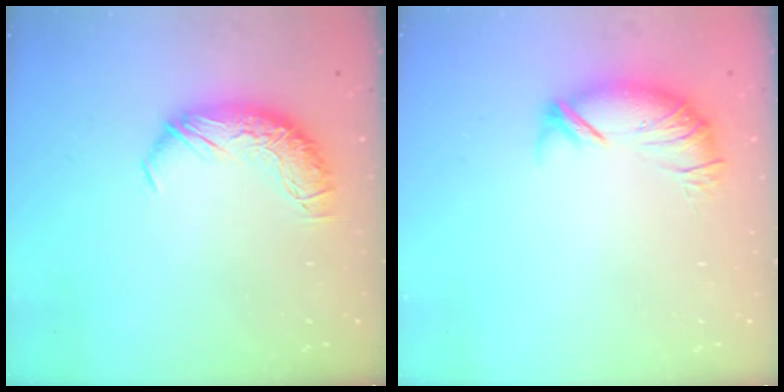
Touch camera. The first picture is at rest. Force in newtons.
{"total": 3.8, "press": 3.4, "slide": 1.8}